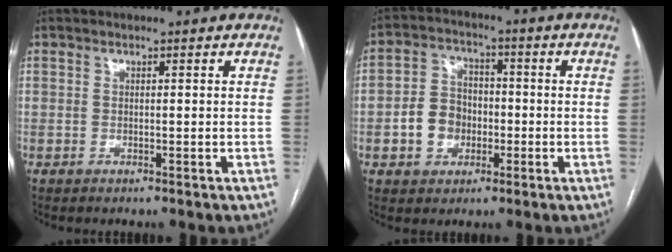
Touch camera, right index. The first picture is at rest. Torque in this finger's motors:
{"motor_torque": [0.99, -0.19, 0.16, 0.03]}